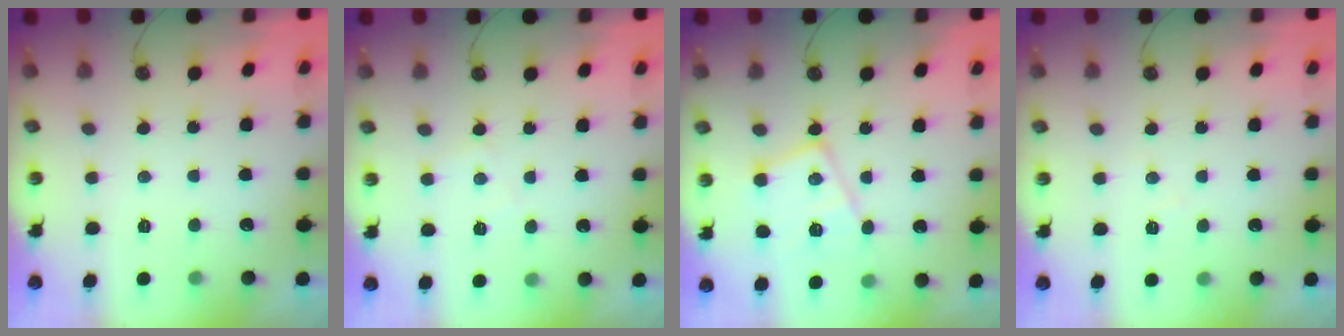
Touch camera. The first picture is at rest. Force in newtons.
{"total": 4.4, "press": 4.3, "slide": 0.8}
{"total": 15.0, "press": 14.9, "slide": 1.4}
{"total": 4.5, "press": 4.5, "slide": 0.7}